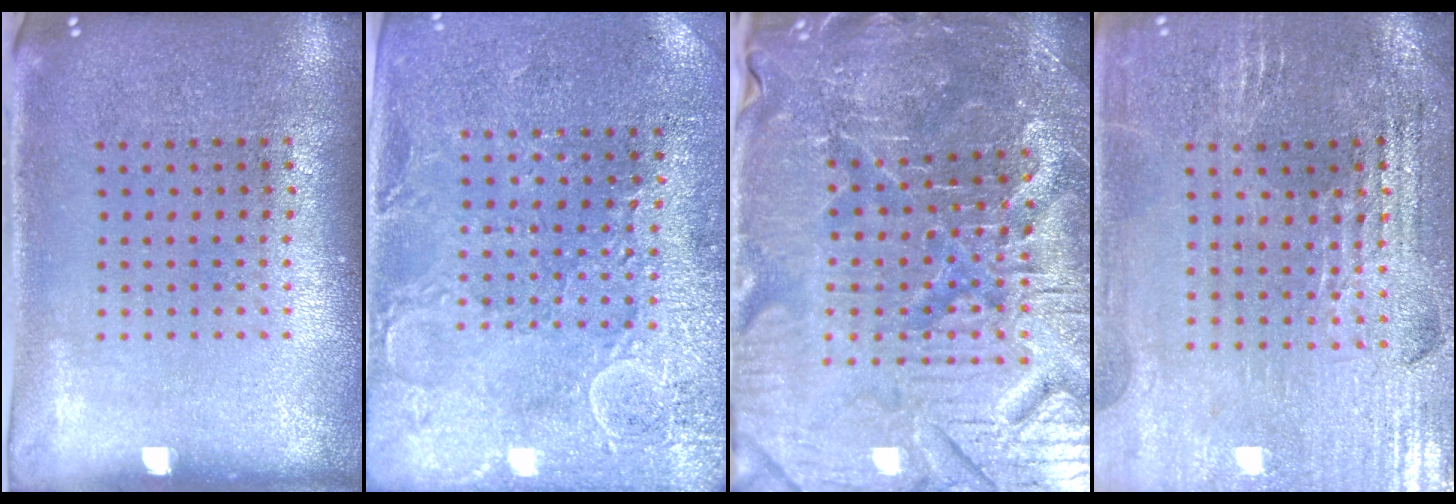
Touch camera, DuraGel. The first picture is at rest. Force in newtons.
{"total": 2.7, "press": 2.7, "slide": 0.6}
{"total": 5.3, "press": 5.1, "slide": 1.4}
{"total": 2.9, "press": 2.8, "slide": 0.5}